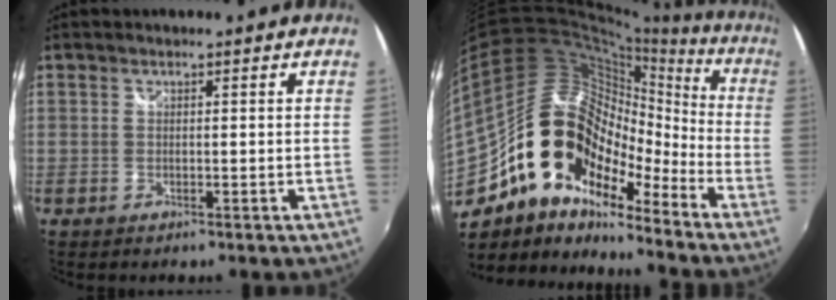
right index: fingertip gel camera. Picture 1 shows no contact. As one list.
[{"total": 21.1, "force": [-13.0, 12.8, 10.5], "torque": [-0.201, 0.028, -0.239]}]